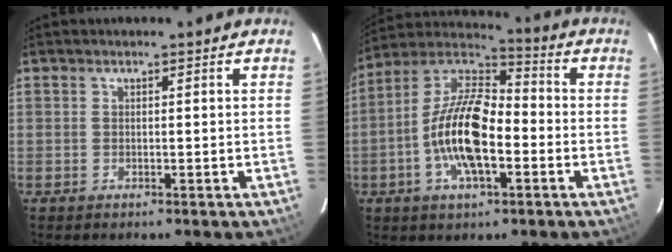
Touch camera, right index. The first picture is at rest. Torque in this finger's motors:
{"motor_torque": [1.81, -0.32, 0.80, 0.21]}